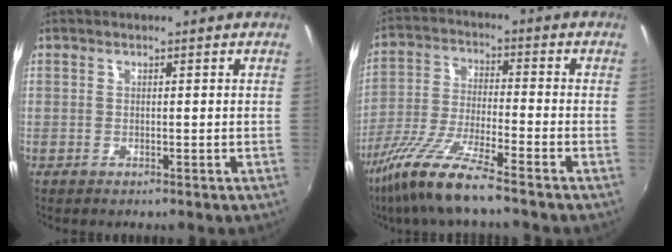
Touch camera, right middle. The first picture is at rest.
{"total": 11.4, "force": [-8.4, 0.1, 7.7], "torque": [-0.161, -0.018, -0.161]}